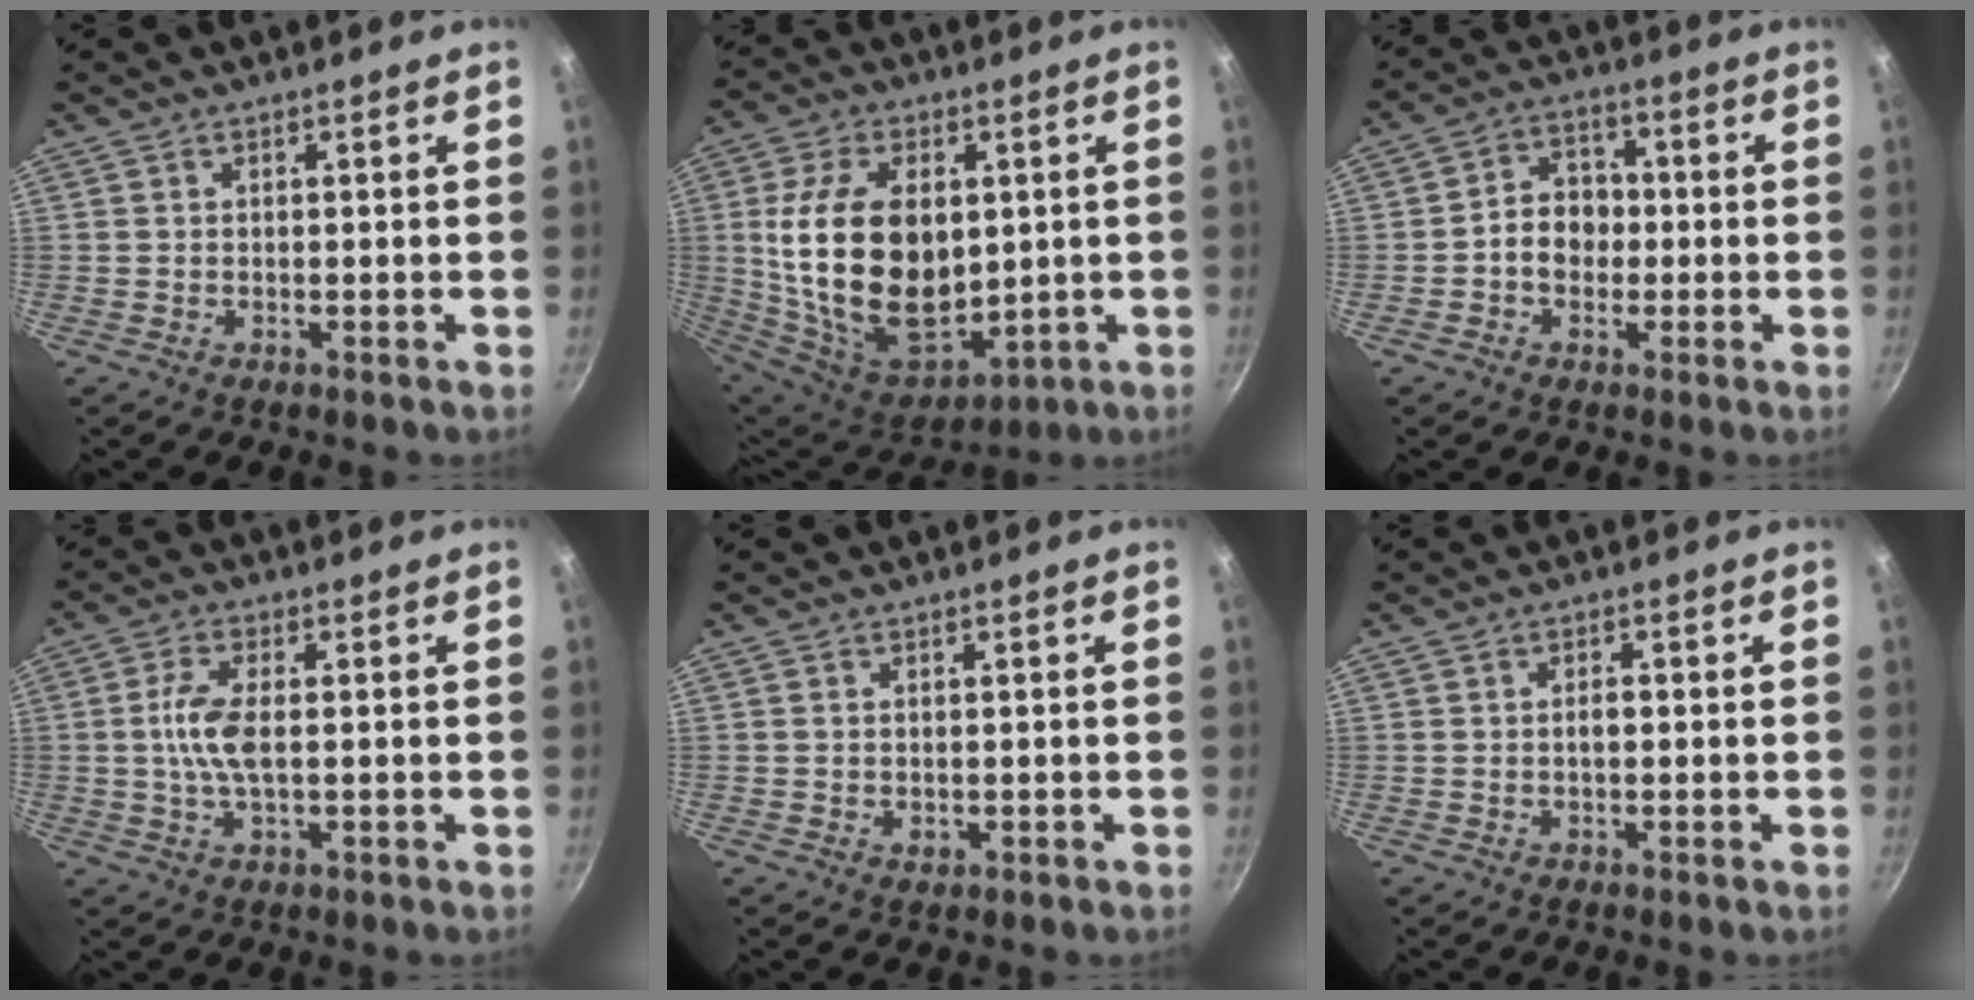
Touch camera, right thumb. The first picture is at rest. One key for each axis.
{"total": 23.6, "fx": 1.9, "fy": 14.9, "fz": 18.2, "tx": -0.308, "ty": -0.016, "tz": 0.057}
{"total": 7.0, "fx": -1.0, "fy": 5.7, "fz": 3.9, "tx": -0.028, "ty": 0.021, "tz": -0.024}
{"total": 6.7, "fx": 0.2, "fy": 2.7, "fz": 6.1, "tx": -0.133, "ty": 0.006, "tz": 0.000}
{"total": 1.3, "fx": 0.0, "fy": 0.9, "fz": 0.8, "tx": -0.011, "ty": -0.001, "tz": 0.000}
{"total": 1.4, "fx": -0.1, "fy": 0.8, "fz": 1.2, "tx": -0.016, "ty": 0.008, "tz": -0.002}